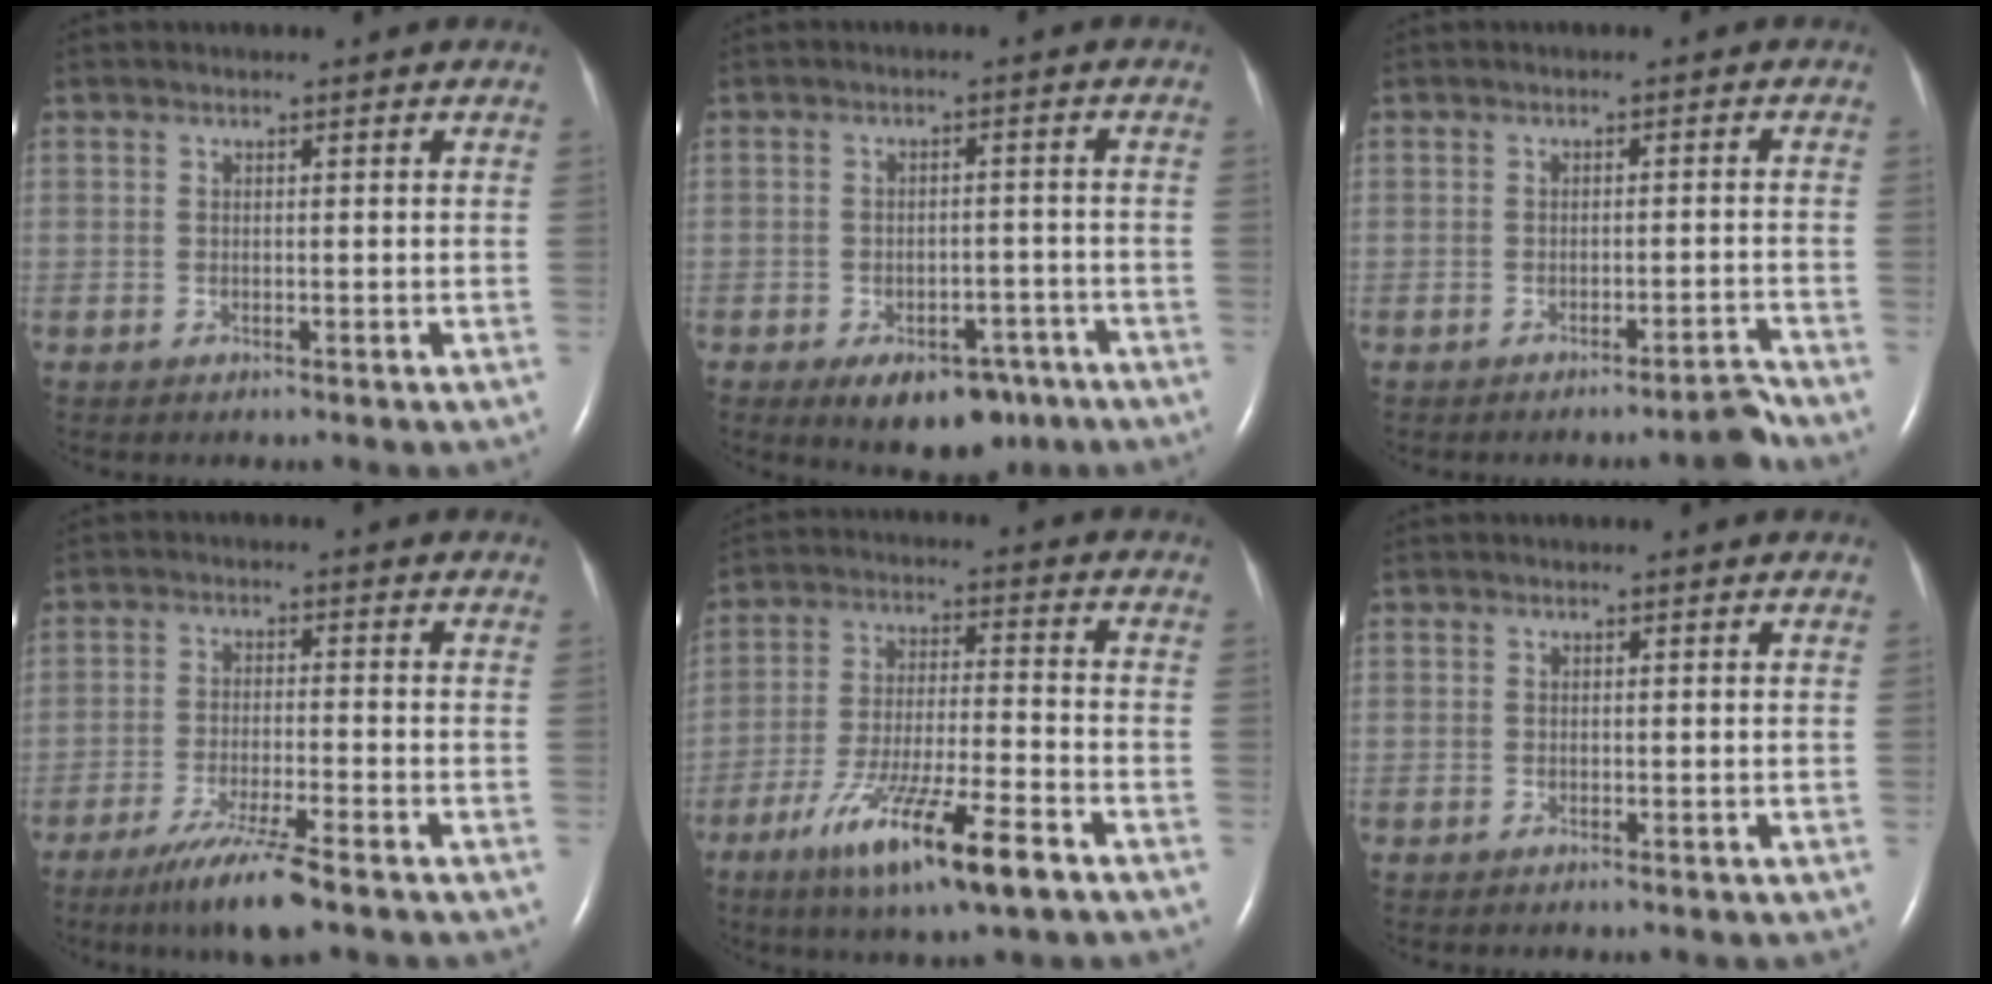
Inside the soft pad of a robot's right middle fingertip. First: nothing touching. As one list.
[{"total": 9.3, "force": [-5.9, 5.1, 5.1], "torque": [-0.060, 0.009, -0.078]}, {"total": 2.5, "force": [-2.4, -0.4, 0.6], "torque": [0.001, -0.001, -0.032]}, {"total": 8.0, "force": [-5.7, -0.1, 5.7], "torque": [-0.110, -0.025, -0.101]}, {"total": 14.0, "force": [-8.1, 1.2, 11.3], "torque": [-0.210, -0.028, -0.141]}, {"total": 0.0}]